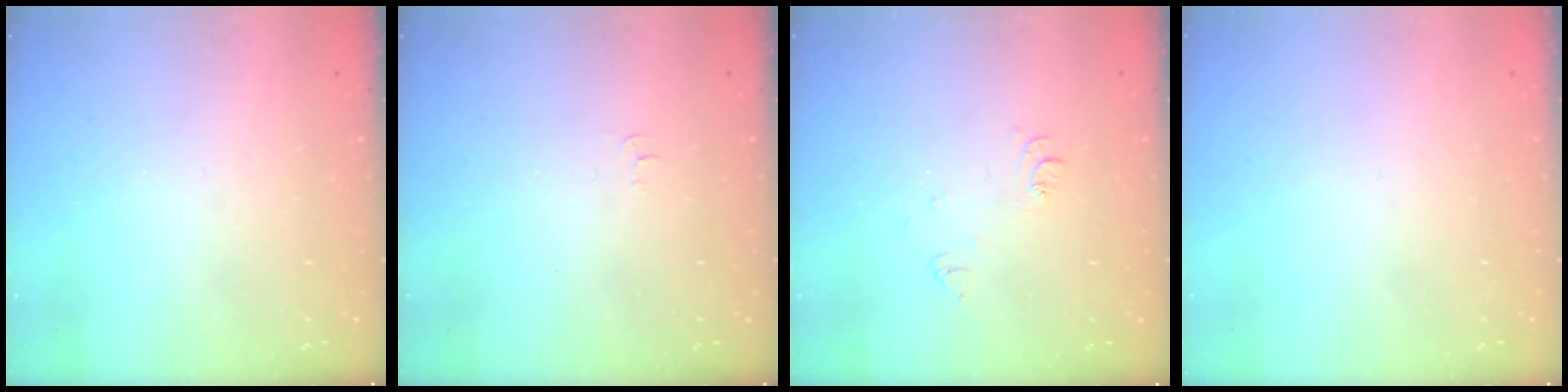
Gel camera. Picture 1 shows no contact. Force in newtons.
{"total": 3.6, "press": 3.6, "slide": 0.5}
{"total": 6.1, "press": 6.0, "slide": 0.7}
{"total": 1.6, "press": 1.6, "slide": 0.1}